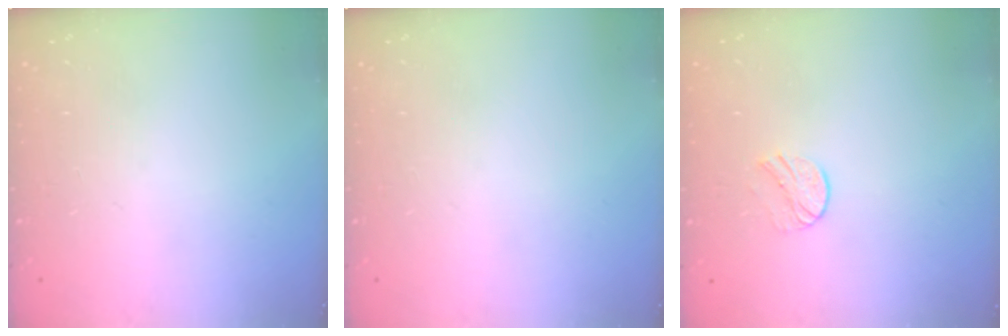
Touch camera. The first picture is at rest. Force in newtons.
{"total": 0.0}
{"total": 6.6, "press": 6.6, "slide": 0.7}